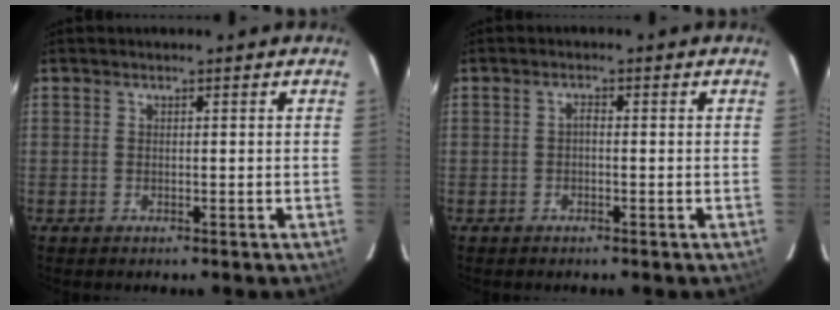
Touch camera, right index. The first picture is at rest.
{"total": 0.9, "force": [-0.4, 0.4, 0.7], "torque": [-0.012, 0.005, -0.009]}